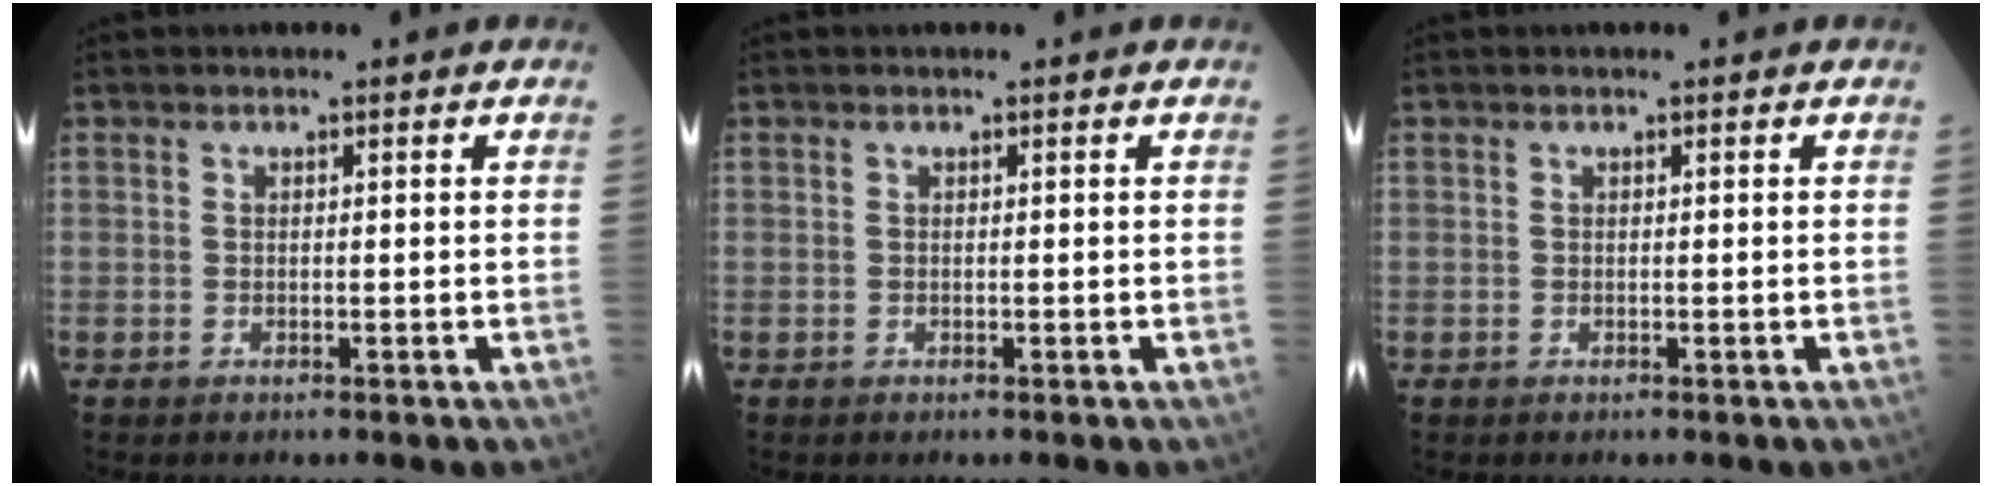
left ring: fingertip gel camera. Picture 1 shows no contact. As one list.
[{"total": 0.0}, {"total": 0.0}]